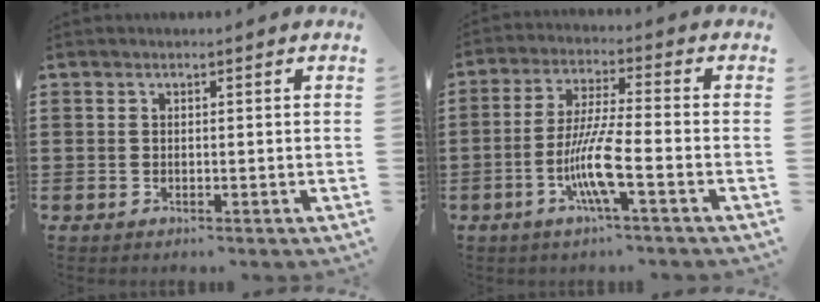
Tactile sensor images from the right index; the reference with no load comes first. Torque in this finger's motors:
{"motor_torque": [2.14, 0.00, 0.35, 0.11]}